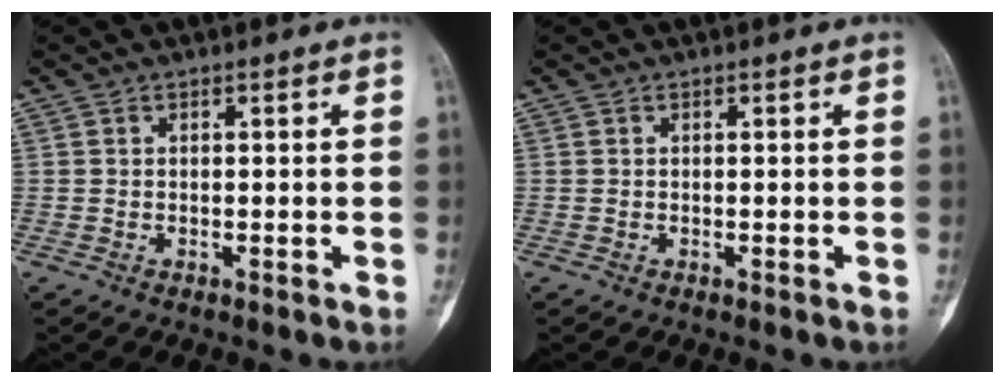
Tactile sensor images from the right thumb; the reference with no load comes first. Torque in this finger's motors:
{"motor_torque": [2.00, 0.50, -0.05, -0.03, -0.07]}